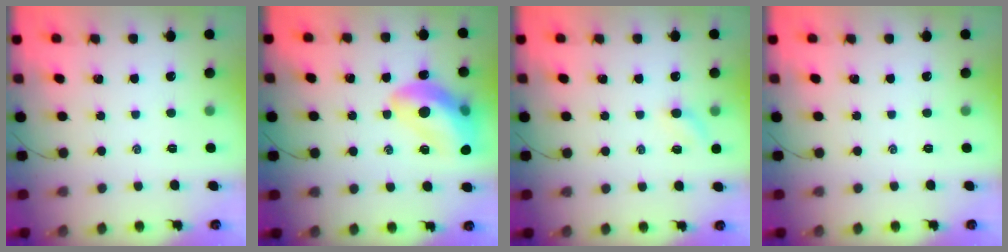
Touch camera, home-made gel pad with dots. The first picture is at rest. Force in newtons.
{"total": 16.7, "press": 16.4, "slide": 3.1}
{"total": 4.9, "press": 4.8, "slide": 0.9}
{"total": 0.0}